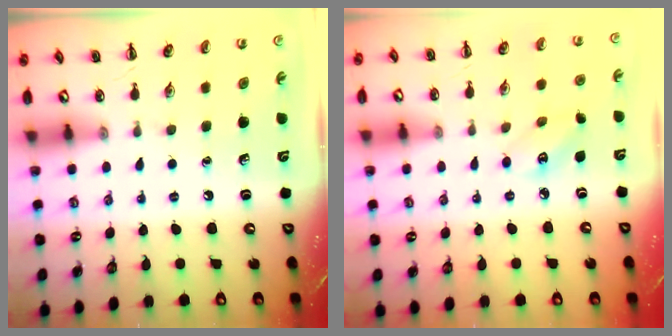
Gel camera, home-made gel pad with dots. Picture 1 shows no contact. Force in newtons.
{"total": 3.4, "press": 3.3, "slide": 0.9}